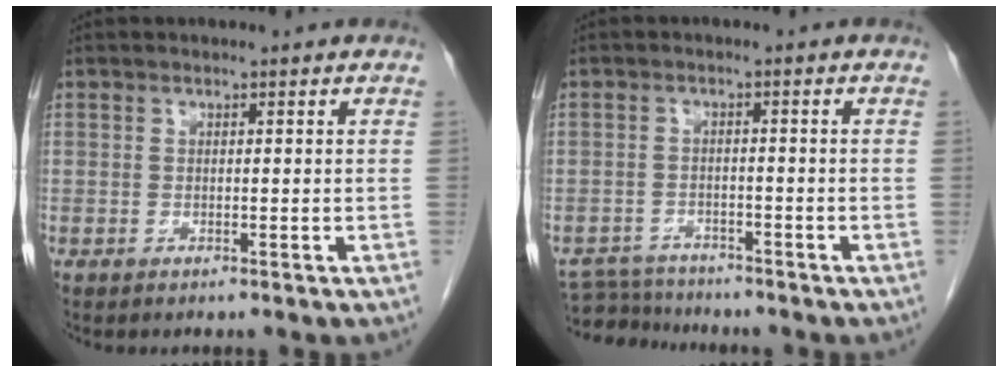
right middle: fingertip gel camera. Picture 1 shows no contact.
{"total": 5.2, "force": [-5.1, 1.0, -0.1], "torque": [0.003, -0.007, -0.088]}